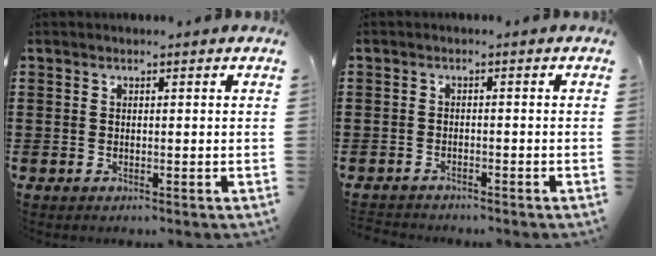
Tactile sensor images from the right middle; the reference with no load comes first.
{"total": 1.8, "force": [-1.8, 0.4, -0.3], "torque": [-0.001, 0.000, -0.040]}